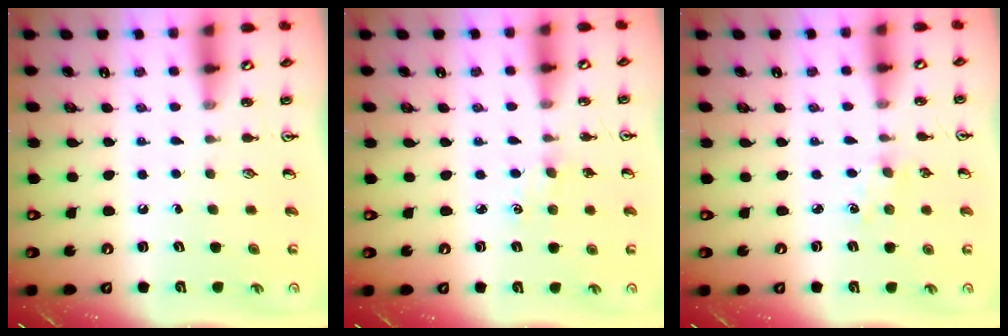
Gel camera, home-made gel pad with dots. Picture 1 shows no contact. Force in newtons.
{"total": 1.1, "press": 1.1, "slide": 0.3}
{"total": 1.4, "press": 1.3, "slide": 0.3}